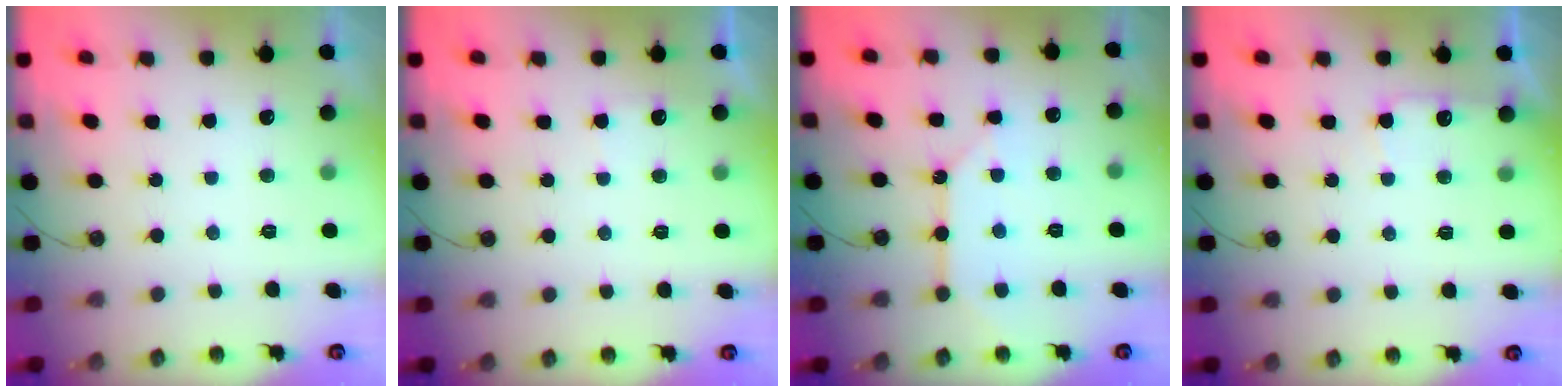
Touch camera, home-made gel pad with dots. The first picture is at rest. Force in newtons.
{"total": 2.2, "press": 2.2, "slide": 0.3}
{"total": 10.3, "press": 10.2, "slide": 1.2}
{"total": 7.1, "press": 7.1, "slide": 0.8}